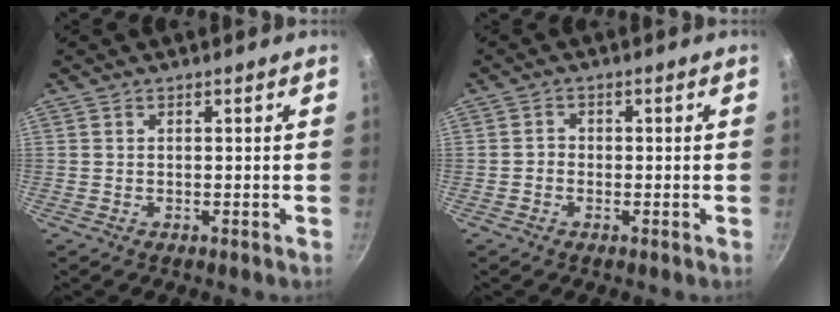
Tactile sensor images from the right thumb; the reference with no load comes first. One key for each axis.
{"total": 1.6, "fx": -0.6, "fy": 1.3, "fz": 0.6, "tx": -0.006, "ty": 0.008, "tz": -0.016}